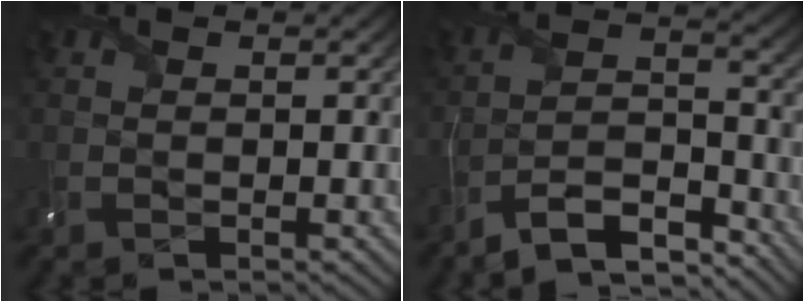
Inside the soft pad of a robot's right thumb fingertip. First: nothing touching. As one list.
[{"total": 8.0, "force": [-7.5, 1.0, 2.7], "torque": [-0.041, 0.004, -0.145]}]